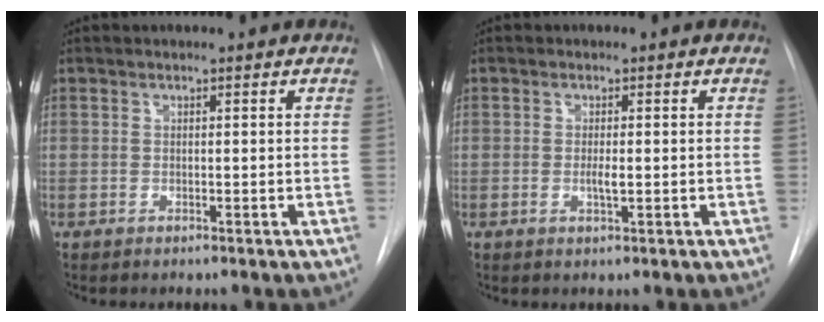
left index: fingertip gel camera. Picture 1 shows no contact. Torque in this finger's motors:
{"motor_torque": [0.39, 0.15, 0.04, 0.03]}